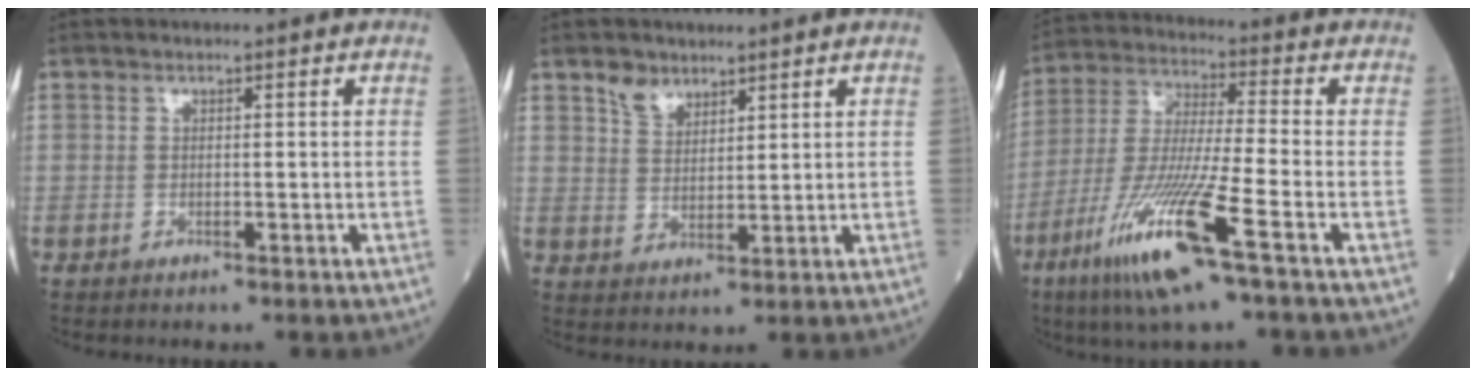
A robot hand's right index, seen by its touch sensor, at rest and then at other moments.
{"total": 3.8, "force": [2.9, 2.2, 1.1], "torque": [-0.022, 0.000, 0.059]}
{"total": 14.7, "force": [-7.3, -0.1, 12.8], "torque": [-0.271, -0.032, -0.140]}